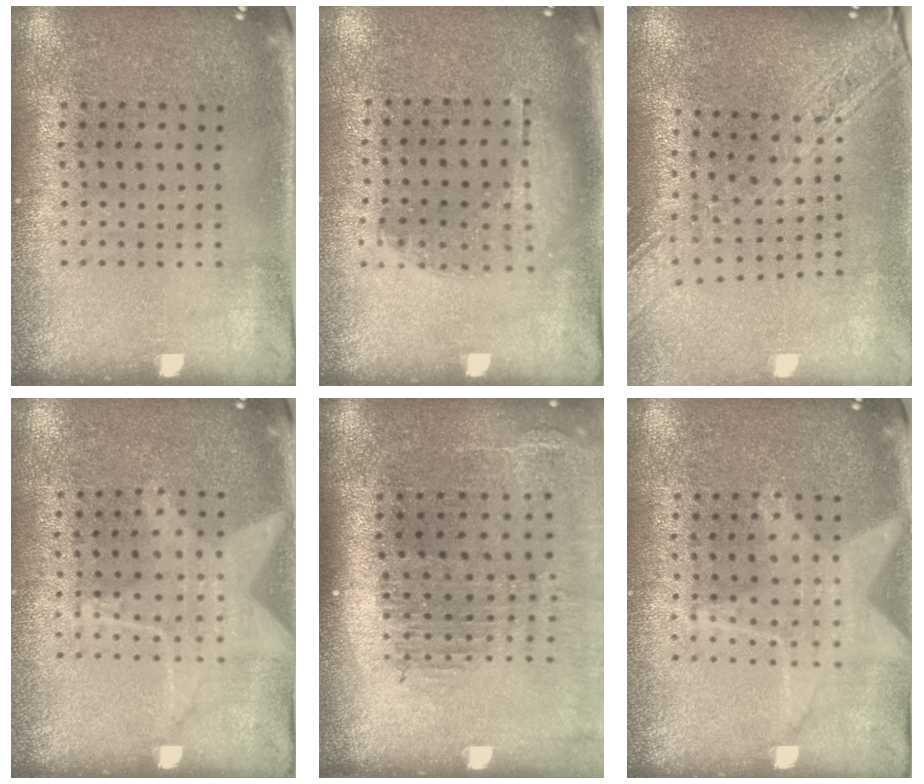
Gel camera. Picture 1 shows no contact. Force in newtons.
{"total": 1.1, "press": 0.9, "slide": 0.5}
{"total": 2.3, "press": 1.9, "slide": 1.3}
{"total": 1.0, "press": 0.9, "slide": 0.4}
{"total": 2.3, "press": 1.8, "slide": 1.3}
{"total": 1.2, "press": 1.2, "slide": 0.3}